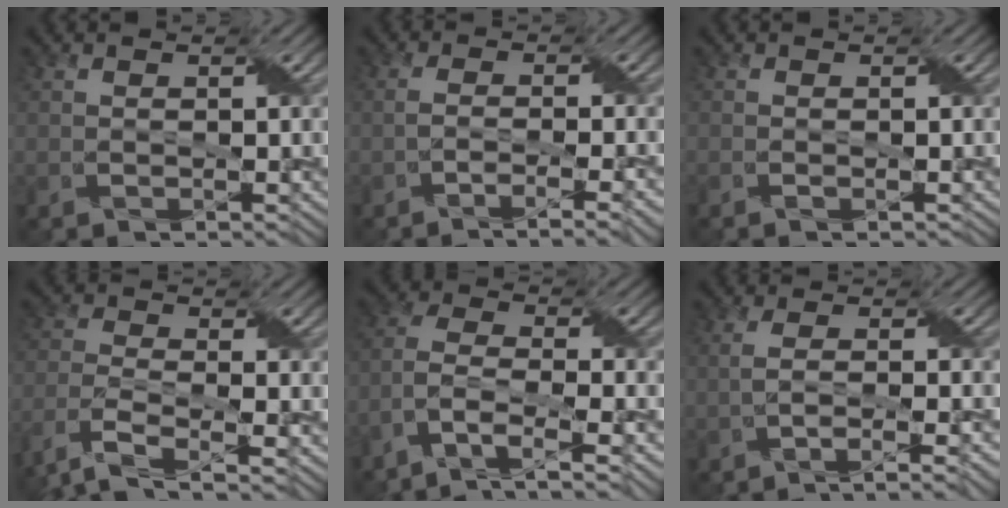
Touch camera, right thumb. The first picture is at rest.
{"total": 4.9, "force": [-2.9, 1.0, 3.8], "torque": [-0.061, 0.000, -0.049]}
{"total": 0.6, "force": [-0.6, 0.0, 0.2], "torque": [-0.001, 0.004, -0.013]}
{"total": 8.4, "force": [-6.4, 2.3, 5.0], "torque": [-0.117, -0.018, -0.124]}
{"total": 8.3, "force": [-5.6, 2.8, 5.5], "torque": [-0.122, -0.003, -0.110]}
{"total": 4.6, "force": [-2.3, 1.0, 3.8], "torque": [-0.055, -0.002, -0.045]}